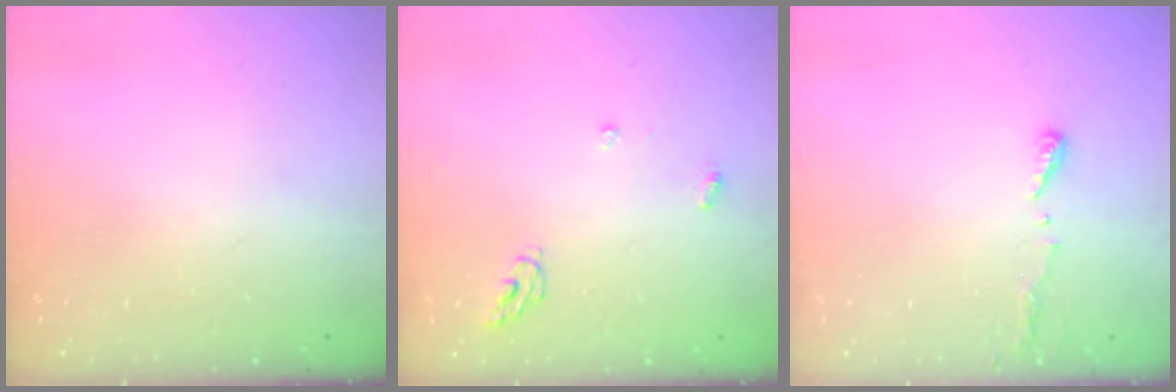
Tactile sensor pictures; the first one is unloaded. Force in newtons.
{"total": 4.9, "press": 4.9, "slide": 0.4}
{"total": 3.5, "press": 3.4, "slide": 0.3}